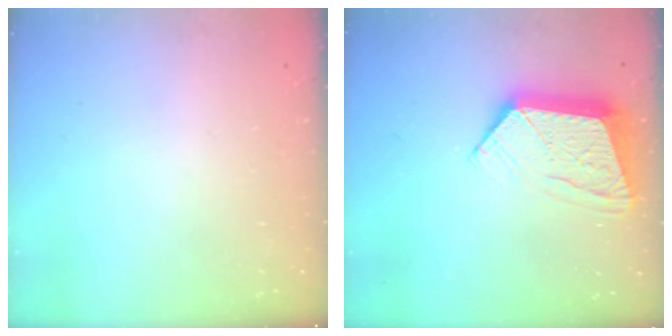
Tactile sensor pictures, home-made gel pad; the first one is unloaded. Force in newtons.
{"total": 12.8, "press": 12.8, "slide": 0.9}